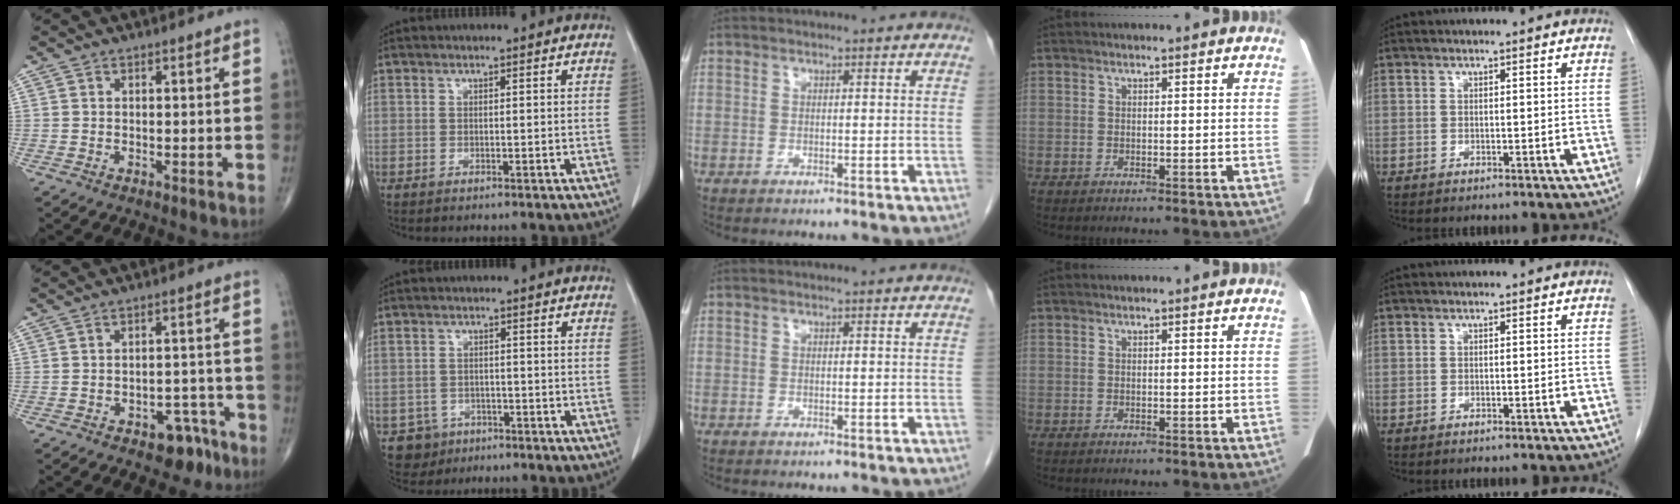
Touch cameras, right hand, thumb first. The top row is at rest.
{"thumb": {"total": 6.6, "force": [-4.3, 3.8, 3.3], "torque": [-0.014, 0.042, -0.057]}, "index": {"total": 4.2, "force": [-2.3, 3.5, 0.1], "torque": [0.000, 0.011, -0.030]}}